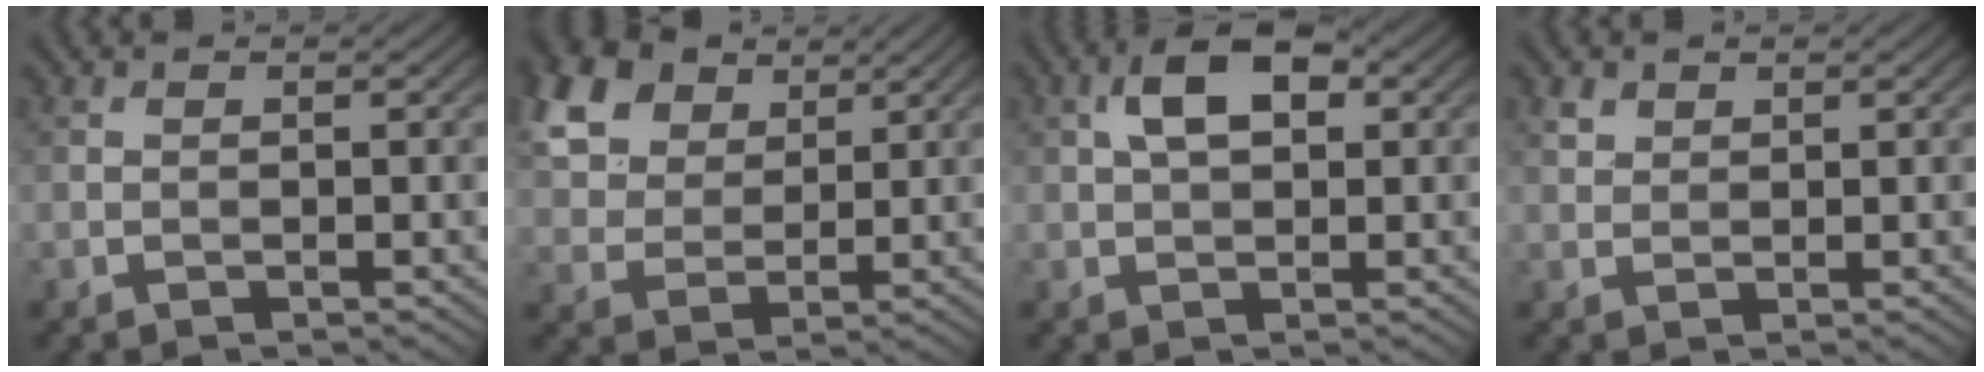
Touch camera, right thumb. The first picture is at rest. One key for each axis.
{"total": 12.0, "fx": 6.3, "fy": 8.1, "fz": 6.3, "tx": -0.189, "ty": 0.020, "tz": 0.128}
{"total": 5.8, "fx": 1.6, "fy": 3.1, "fz": 4.6, "tx": -0.088, "ty": 0.011, "tz": 0.022}
{"total": 1.5, "fx": 1.0, "fy": 1.0, "fz": 0.4, "tx": -0.010, "ty": 0.002, "tz": 0.020}